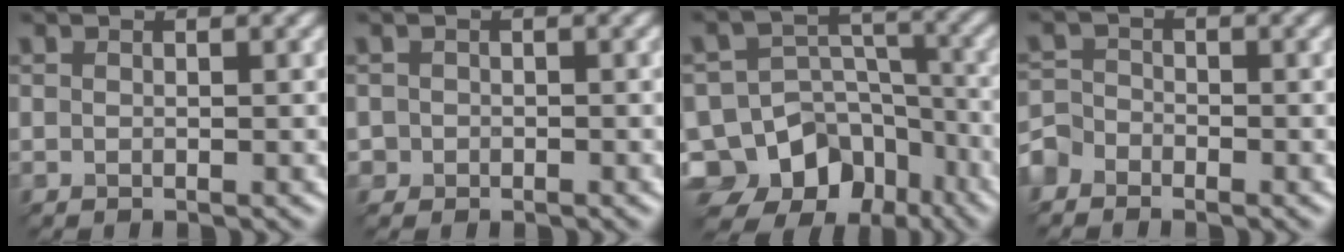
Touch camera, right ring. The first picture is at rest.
{"total": 1.5, "force": [-0.9, -0.3, -1.2], "torque": [0.009, 0.005, 0.001]}
{"total": 14.6, "force": [-10.0, 10.3, 2.8], "torque": [-0.074, -0.018, -0.139]}
{"total": 2.8, "force": [-2.7, 0.6, -0.2], "torque": [-0.025, -0.001, -0.040]}